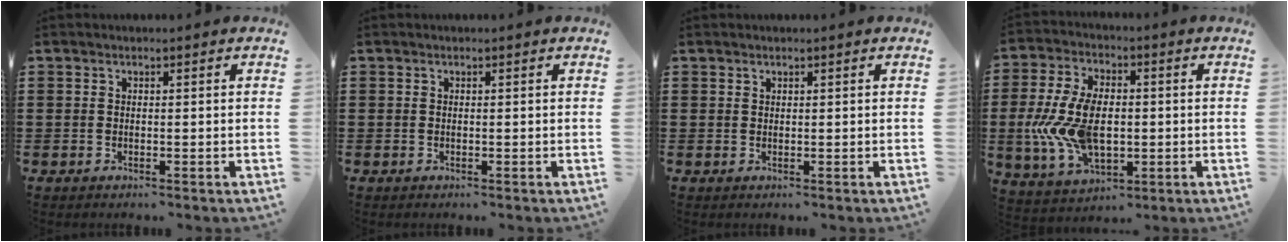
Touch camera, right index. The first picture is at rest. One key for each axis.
{"total": 0.0}
{"total": 0.6, "fx": 0.4, "fy": 0.4, "fz": 0.1, "tx": -0.003, "ty": 0.001, "tz": 0.009}
{"total": 11.8, "fx": -1.0, "fy": 6.9, "fz": 9.5, "tx": -0.223, "ty": -0.002, "tz": -0.017}